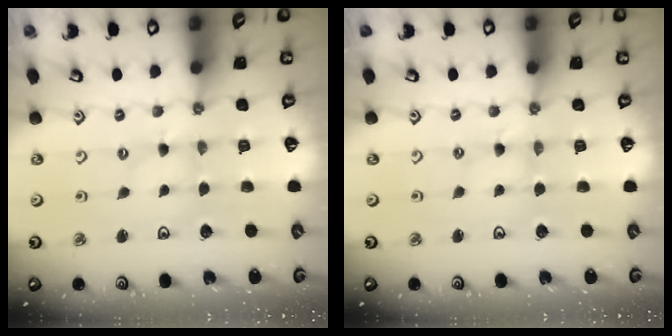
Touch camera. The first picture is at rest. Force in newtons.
{"total": 1.5, "press": 1.4, "slide": 0.3}